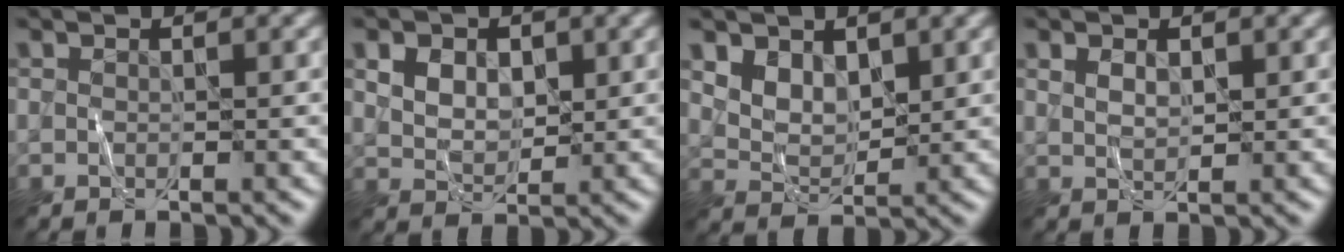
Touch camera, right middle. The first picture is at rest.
{"total": 3.8, "force": [1.5, 2.6, 2.3], "torque": [-0.048, 0.005, 0.026]}
{"total": 3.1, "force": [1.8, 2.0, 1.7], "torque": [-0.042, -0.012, 0.038]}
{"total": 1.5, "force": [0.7, 0.8, 1.0], "torque": [-0.021, -0.001, 0.019]}